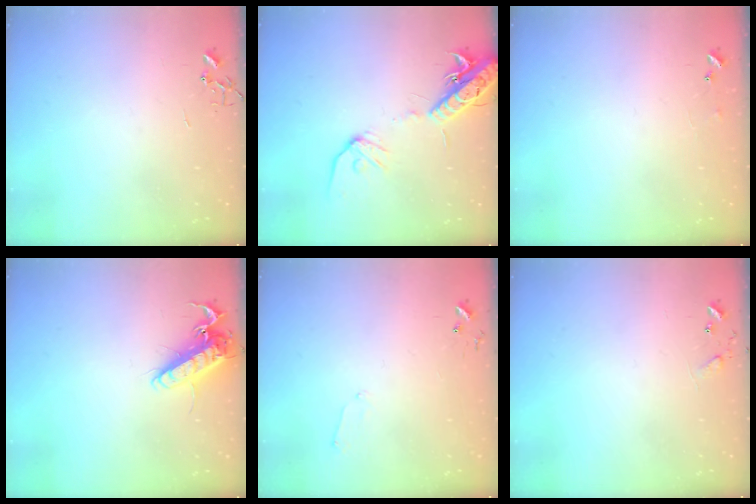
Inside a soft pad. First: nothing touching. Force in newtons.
{"total": 15.1, "press": 14.7, "slide": 3.3}
{"total": 6.4, "press": 6.3, "slide": 0.5}
{"total": 12.8, "press": 12.6, "slide": 2.4}
{"total": 5.1, "press": 5.0, "slide": 0.6}
{"total": 8.0, "press": 8.0, "slide": 0.4}